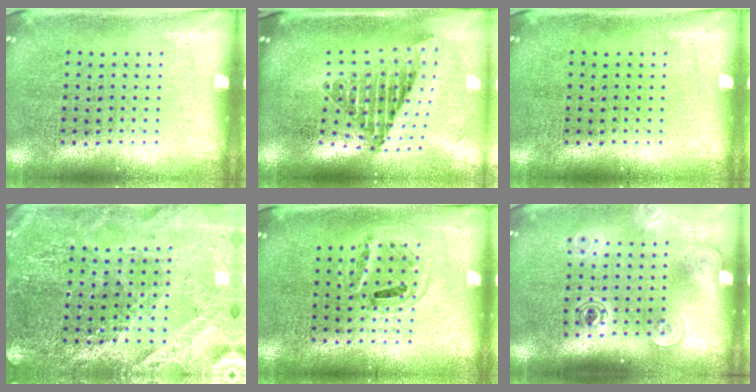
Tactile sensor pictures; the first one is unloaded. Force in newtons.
{"total": 2.3, "press": 1.5, "slide": 1.7}
{"total": 0.0}
{"total": 3.0, "press": 2.9, "slide": 0.4}
{"total": 0.9, "press": 0.9, "slide": 0.3}
{"total": 1.8, "press": 1.4, "slide": 1.2}